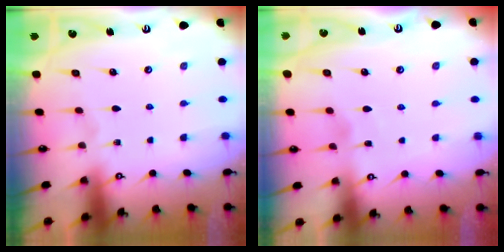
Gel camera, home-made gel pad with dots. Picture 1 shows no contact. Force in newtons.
{"total": 1.7, "press": 1.7, "slide": 0.2}